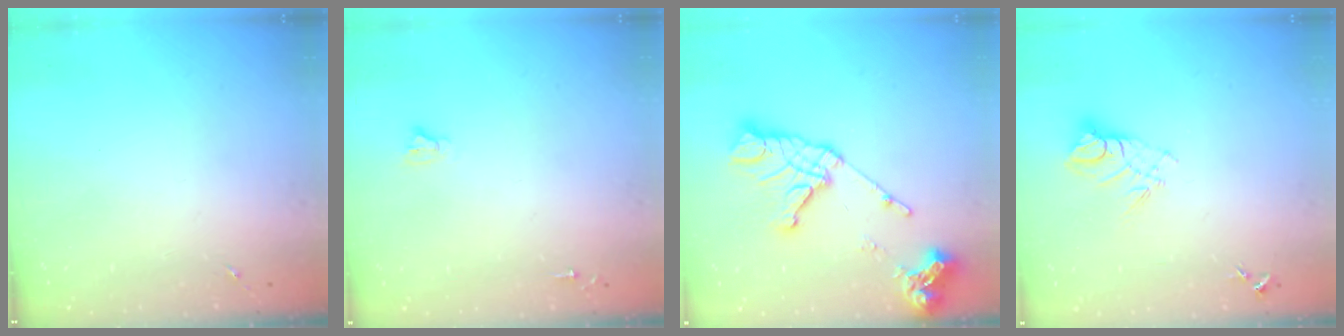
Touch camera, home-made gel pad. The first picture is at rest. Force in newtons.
{"total": 2.7, "press": 2.7, "slide": 0.2}
{"total": 17.0, "press": 16.9, "slide": 1.8}
{"total": 8.8, "press": 8.7, "slide": 0.7}